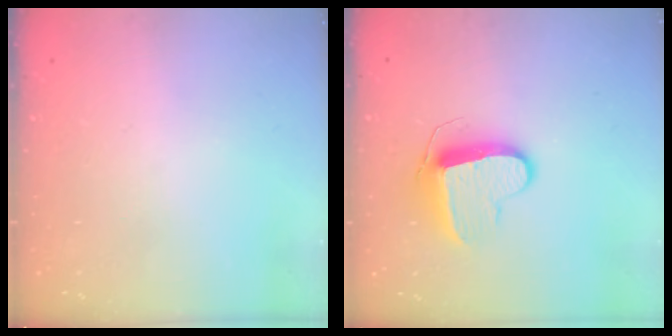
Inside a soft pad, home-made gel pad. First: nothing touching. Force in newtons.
{"total": 10.1, "press": 10.1, "slide": 0.3}